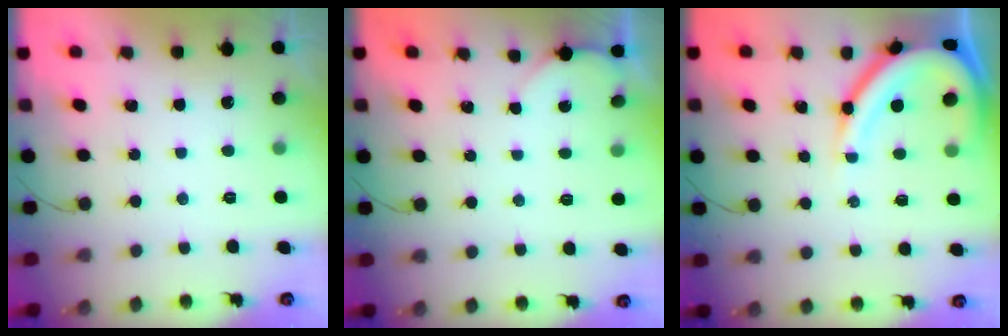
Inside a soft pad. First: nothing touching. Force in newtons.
{"total": 1.0, "press": 1.0, "slide": 0.1}
{"total": 13.6, "press": 13.5, "slide": 1.3}